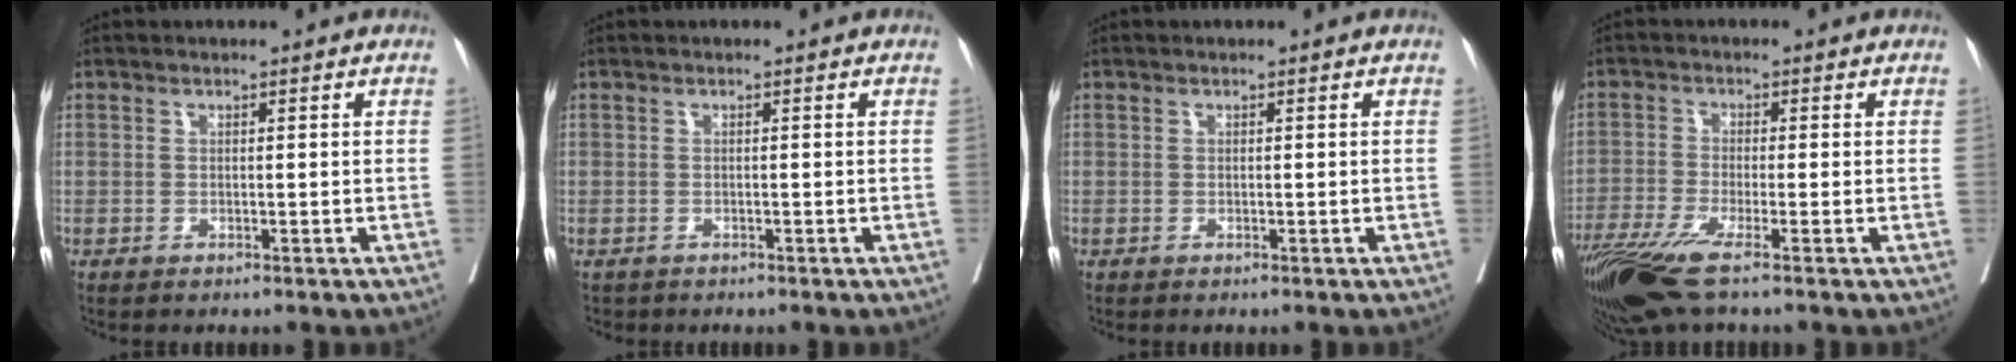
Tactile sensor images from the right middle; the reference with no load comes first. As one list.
[{"total": 1.2, "force": [-1.0, 0.6, 0.2], "torque": [-0.014, -0.002, -0.011]}, {"total": 0.0}, {"total": 9.0, "force": [-5.9, 0.7, 6.7], "torque": [-0.125, -0.020, -0.110]}]